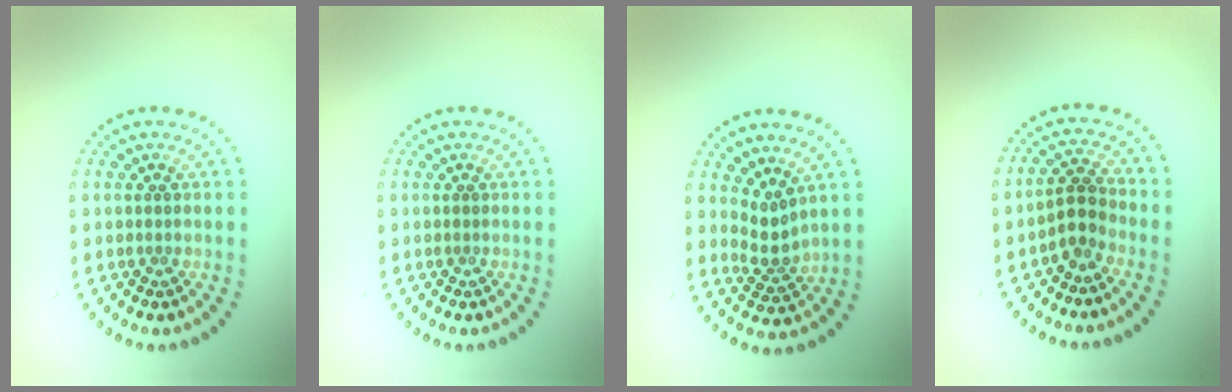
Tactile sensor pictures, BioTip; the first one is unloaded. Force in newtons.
{"total": 0.0}
{"total": 2.2, "press": 1.5, "slide": 1.7}
{"total": 2.2, "press": 1.9, "slide": 1.2}